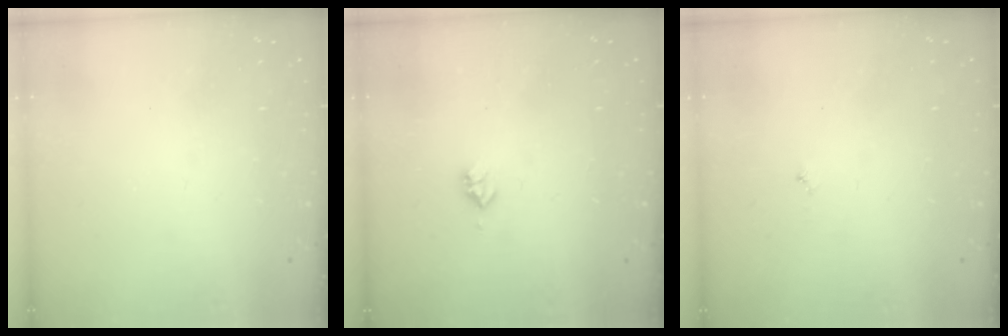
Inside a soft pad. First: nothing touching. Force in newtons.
{"total": 3.1, "press": 3.1, "slide": 0.4}
{"total": 3.0, "press": 2.9, "slide": 0.3}